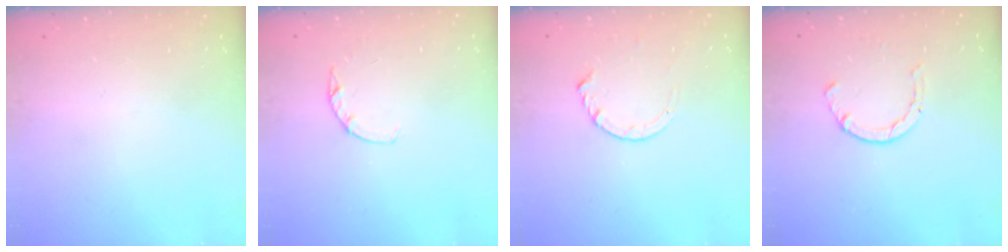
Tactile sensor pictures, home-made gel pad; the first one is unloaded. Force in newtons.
{"total": 2.2, "press": 2.2, "slide": 0.4}
{"total": 4.4, "press": 4.4, "slide": 0.5}
{"total": 2.1, "press": 2.1, "slide": 0.5}